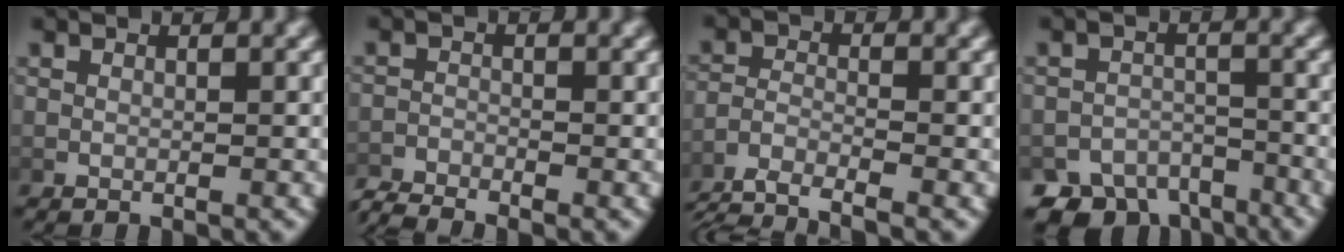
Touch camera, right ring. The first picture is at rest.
{"total": 2.5, "force": [-2.4, 0.4, 0.2], "torque": [-0.002, -0.010, -0.044]}
{"total": 7.1, "force": [-6.2, 2.2, 2.6], "torque": [-0.051, -0.025, -0.095]}
{"total": 8.2, "force": [-6.9, 4.0, 2.0], "torque": [-0.012, -0.023, -0.115]}